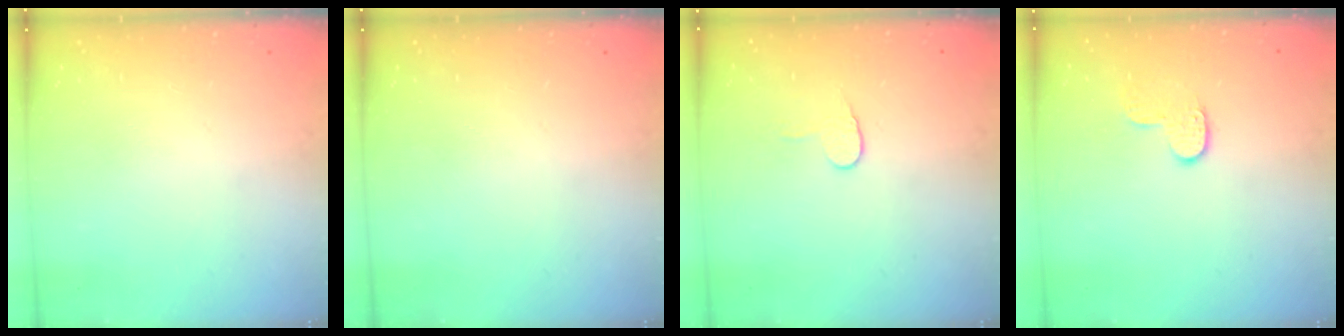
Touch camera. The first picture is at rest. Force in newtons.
{"total": 0.0}
{"total": 5.3, "press": 5.3, "slide": 0.5}
{"total": 6.1, "press": 6.1, "slide": 0.2}